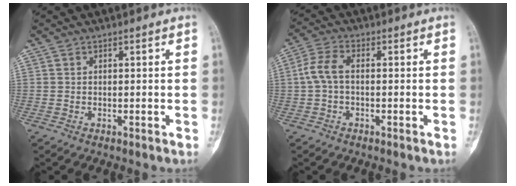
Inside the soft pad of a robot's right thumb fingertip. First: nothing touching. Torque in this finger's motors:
{"motor_torque": [0.35, 0.38, 0.46, -0.46, 0.00]}